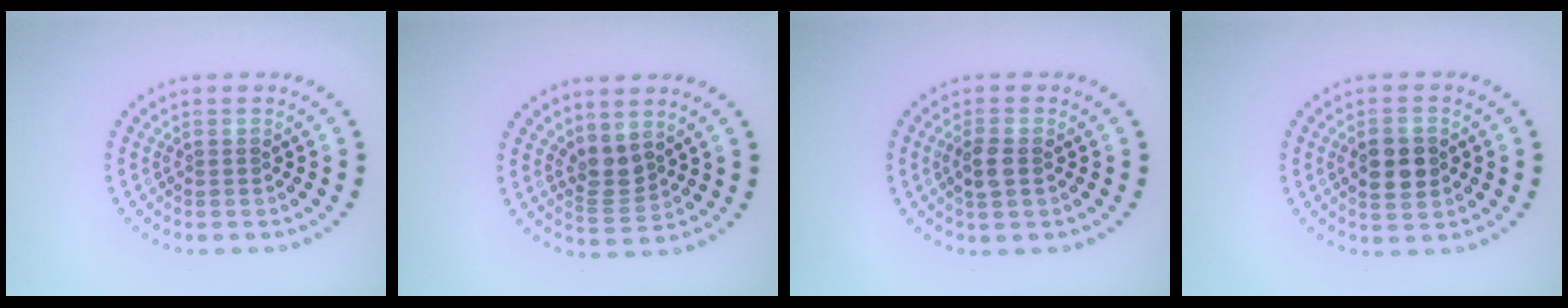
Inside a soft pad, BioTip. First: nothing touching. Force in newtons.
{"total": 2.3, "press": 1.9, "slide": 1.3}
{"total": 2.1, "press": 2.0, "slide": 0.5}
{"total": 3.7, "press": 3.7, "slide": 0.2}